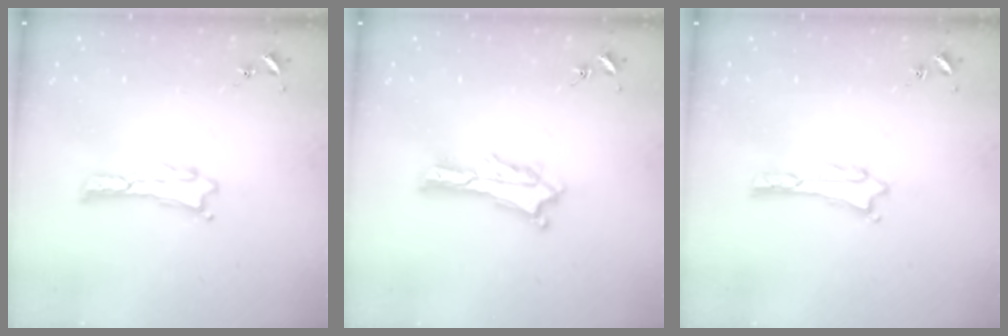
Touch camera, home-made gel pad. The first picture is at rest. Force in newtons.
{"total": 3.5, "press": 3.5, "slide": 0.3}
{"total": 1.6, "press": 1.6, "slide": 0.2}